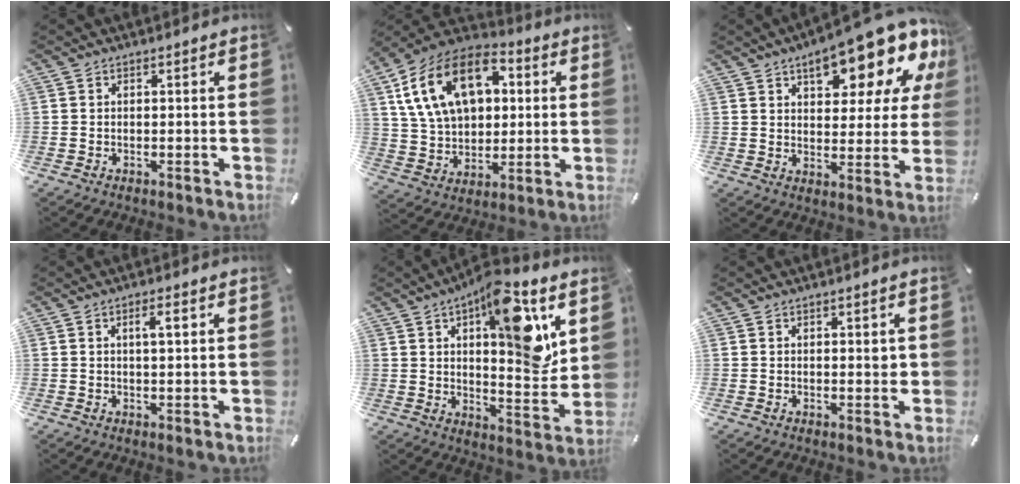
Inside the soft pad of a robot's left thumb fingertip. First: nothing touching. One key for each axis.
{"total": 19.2, "fx": 6.6, "fy": 13.2, "fz": 12.4, "tx": -0.248, "ty": -0.014, "tz": 0.118}
{"total": 18.5, "fx": 11.4, "fy": 7.6, "fz": 12.5, "tx": -0.160, "ty": -0.076, "tz": 0.183}
{"total": 3.2, "fx": 0.9, "fy": 0.5, "fz": 3.0, "tx": -0.051, "ty": 0.004, "tz": 0.010}
{"total": 17.7, "fx": 7.9, "fy": 6.7, "fz": 14.3, "tx": -0.188, "ty": -0.045, "tz": 0.121}
{"total": 1.7, "fx": 0.4, "fy": 0.9, "fz": 1.4, "tx": -0.012, "ty": -0.003, "tz": 0.003}